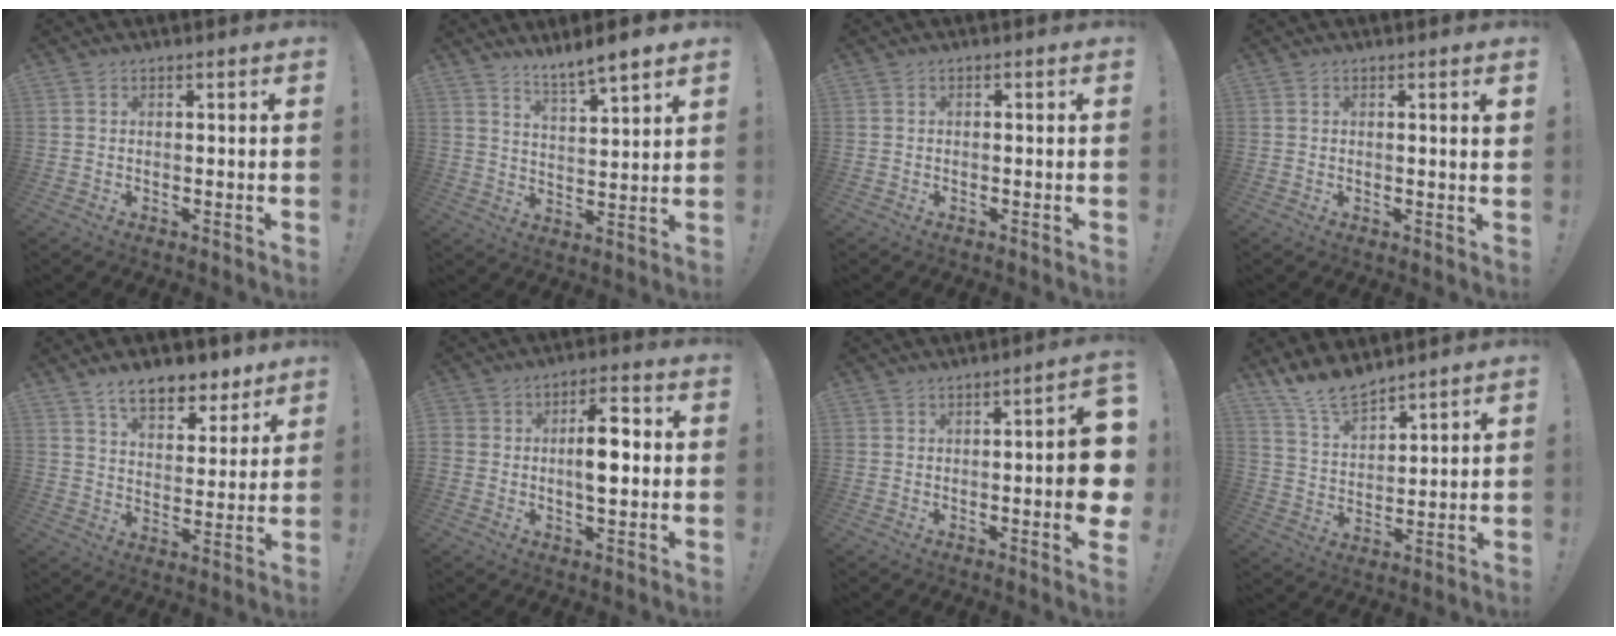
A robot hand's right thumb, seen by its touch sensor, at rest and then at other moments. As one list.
[{"total": 6.9, "force": [6.2, 0.4, 3.1], "torque": [-0.052, -0.047, 0.107]}, {"total": 0.5, "force": [-0.4, 0.3, 0.2], "torque": [-0.004, 0.001, -0.007]}, {"total": 1.8, "force": [0.7, -0.2, 1.6], "torque": [-0.023, -0.003, 0.009]}, {"total": 10.6, "force": [7.6, 5.5, 5.0], "torque": [-0.076, -0.044, 0.139]}, {"total": 9.6, "force": [-1.1, 6.1, 7.4], "torque": [-0.121, 0.021, -0.019]}, {"total": 8.3, "force": [-1.0, 1.7, 8.1], "torque": [-0.105, -0.001, -0.017]}, {"total": 10.8, "force": [9.7, 3.6, 3.1], "torque": [-0.080, -0.066, 0.188]}]